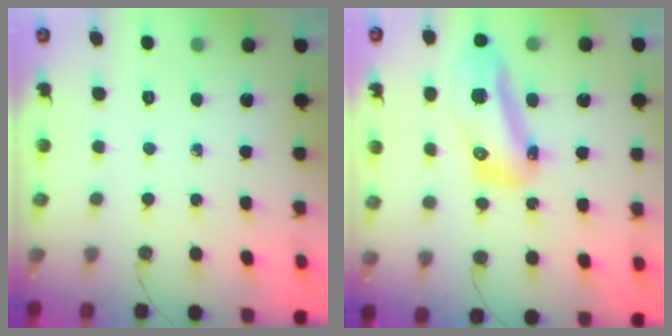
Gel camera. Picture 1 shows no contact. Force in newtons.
{"total": 14.7, "press": 14.6, "slide": 1.2}